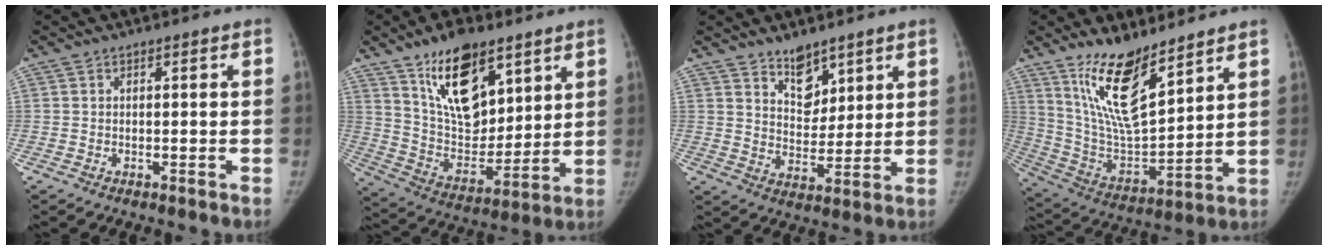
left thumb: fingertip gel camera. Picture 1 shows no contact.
{"total": 18.7, "force": [11.0, 9.5, 11.8], "torque": [-0.146, -0.066, 0.203]}
{"total": 7.6, "force": [5.5, 4.0, 3.4], "torque": [-0.024, -0.045, 0.099]}
{"total": 16.6, "force": [11.1, 5.4, 11.0], "torque": [-0.172, -0.073, 0.222]}